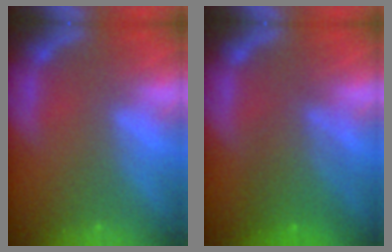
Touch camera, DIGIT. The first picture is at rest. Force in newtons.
{"total": 5.1}